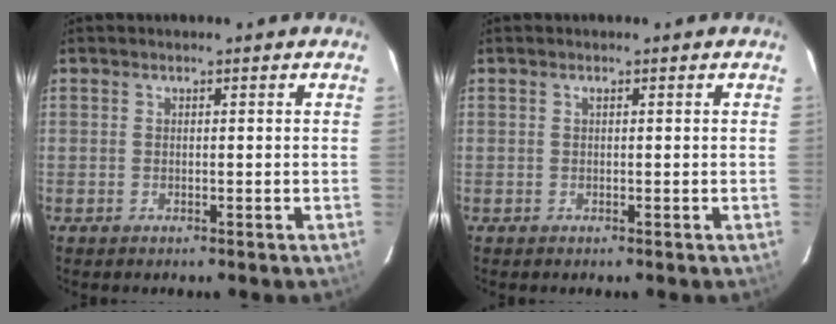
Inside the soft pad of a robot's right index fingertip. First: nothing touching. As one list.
[{"total": 0.0}]